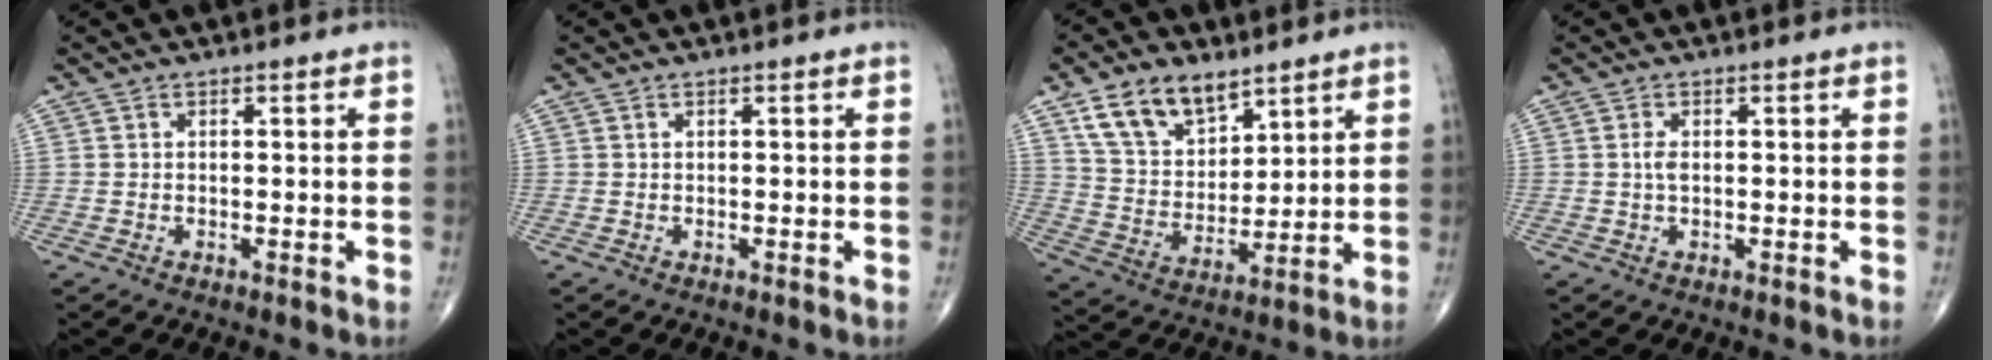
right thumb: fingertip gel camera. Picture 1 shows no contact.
{"total": 0.0}
{"total": 12.8, "force": [8.0, 7.4, 6.6], "torque": [-0.094, -0.037, 0.158]}
{"total": 1.7, "force": [0.1, 0.8, 1.4], "torque": [-0.031, 0.000, 0.002]}